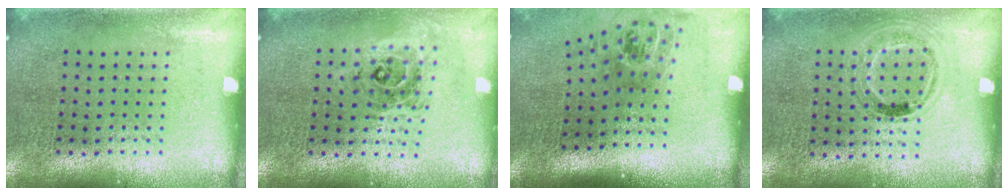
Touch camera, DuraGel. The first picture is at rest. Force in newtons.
{"total": 0.7, "press": 0.7, "slide": 0.2}
{"total": 1.7, "press": 1.2, "slide": 1.2}
{"total": 1.1, "press": 0.9, "slide": 0.6}